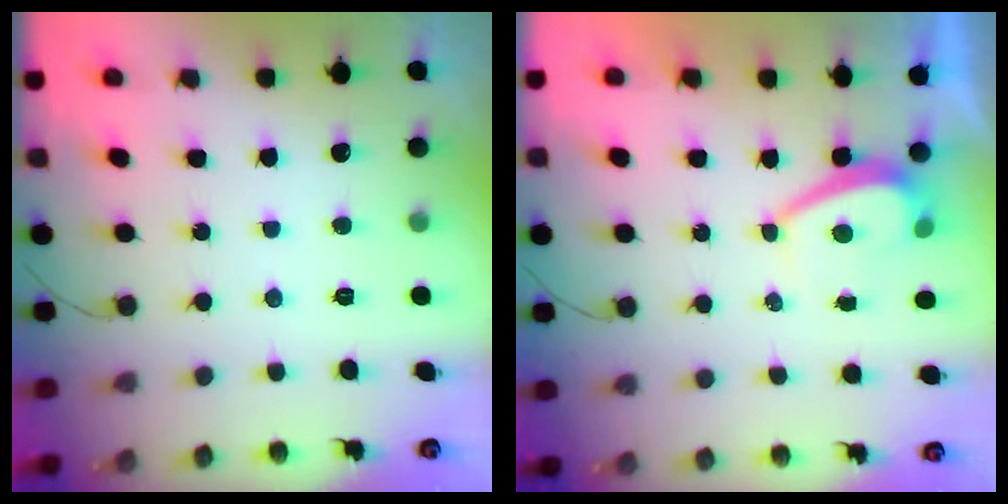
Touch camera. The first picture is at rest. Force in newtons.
{"total": 1.7, "press": 1.6, "slide": 0.6}